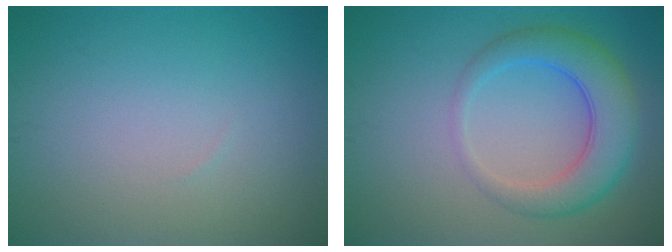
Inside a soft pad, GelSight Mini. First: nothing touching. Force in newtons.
{"total": 5.5, "press": 5.5, "slide": 0.3}